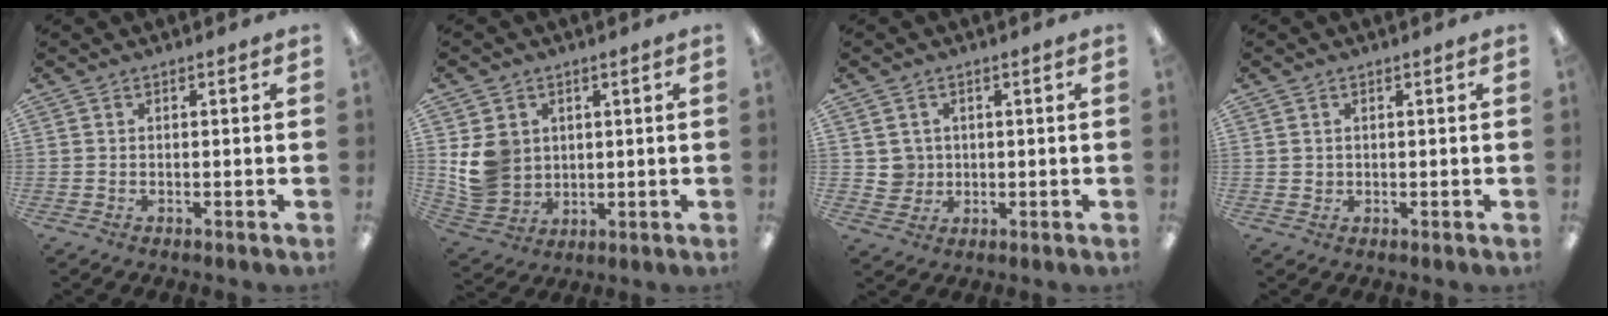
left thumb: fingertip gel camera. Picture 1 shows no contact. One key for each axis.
{"total": 9.2, "fx": 2.2, "fy": 8.4, "fz": 3.1, "tx": -0.075, "ty": -0.001, "tz": 0.051}
{"total": 4.0, "fx": 1.0, "fy": 3.9, "fz": 0.1, "tx": 0.002, "ty": 0.001, "tz": 0.017}
{"total": 1.2, "fx": 0.6, "fy": 1.1, "fz": 0.1, "tx": -0.003, "ty": 0.004, "tz": 0.010}